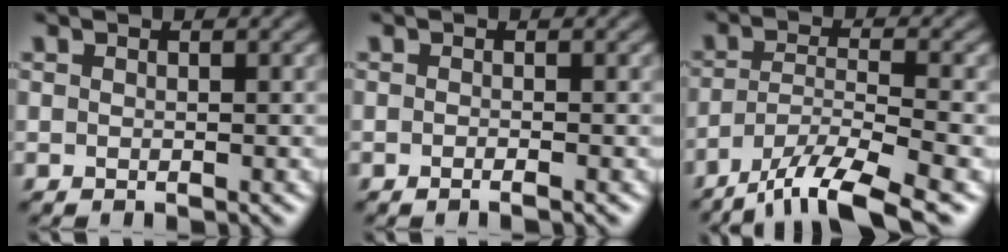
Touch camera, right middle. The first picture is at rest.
{"total": 0.8, "force": [-0.5, 0.0, 0.5], "torque": [-0.011, -0.006, -0.012]}
{"total": 8.8, "force": [-6.7, 1.8, 5.4], "torque": [-0.097, -0.005, -0.124]}